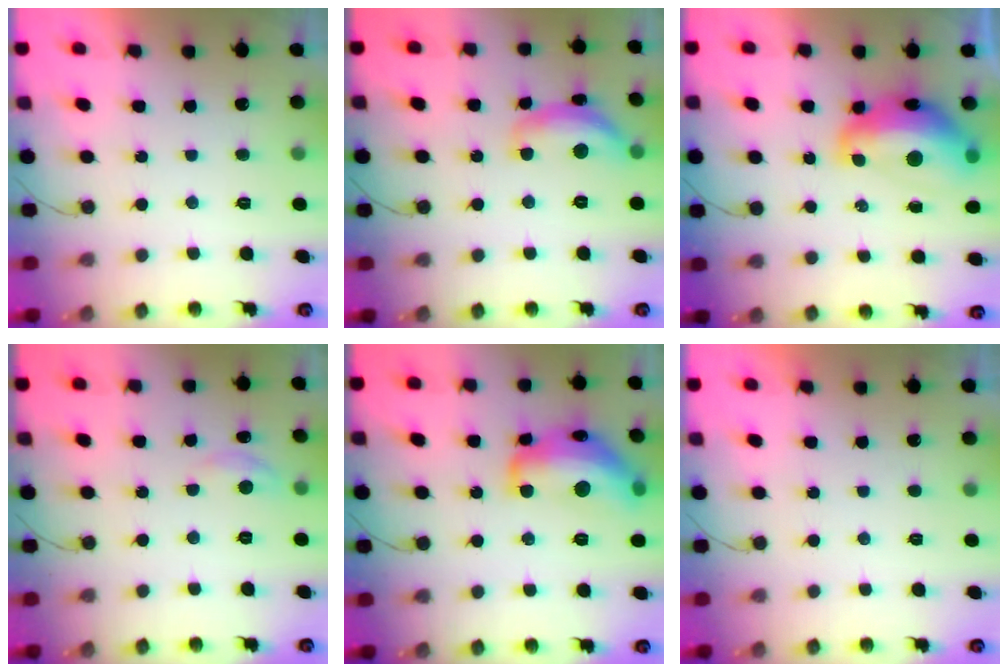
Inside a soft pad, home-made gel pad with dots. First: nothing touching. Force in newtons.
{"total": 12.6, "press": 12.6, "slide": 0.7}
{"total": 14.6, "press": 14.5, "slide": 1.7}
{"total": 3.9, "press": 3.8, "slide": 0.5}
{"total": 18.0, "press": 17.9, "slide": 1.0}
{"total": 0.0}